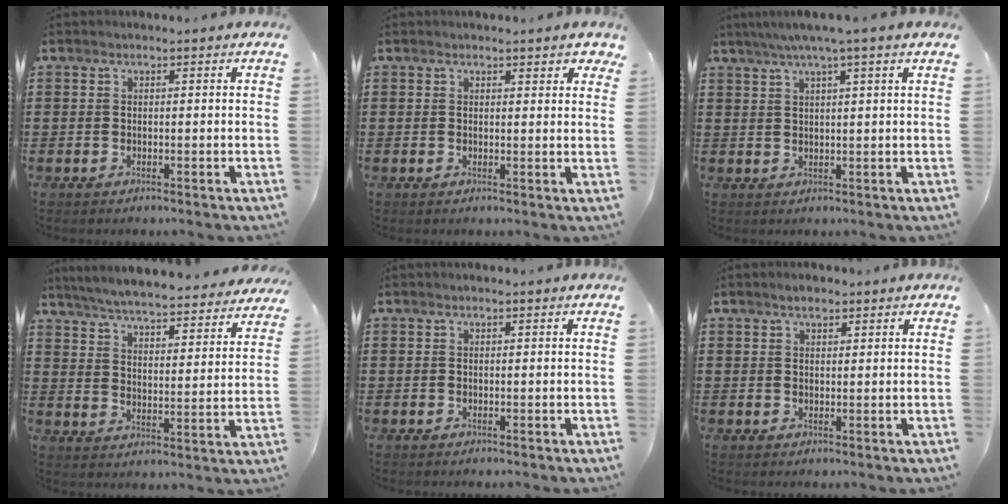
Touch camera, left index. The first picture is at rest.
{"total": 1.5, "force": [1.3, 0.4, 0.6], "torque": [-0.007, 0.002, 0.023]}
{"total": 3.2, "force": [2.0, -0.5, 2.4], "torque": [-0.050, 0.003, 0.034]}
{"total": 5.6, "force": [5.4, -0.3, 1.1], "torque": [-0.050, -0.042, 0.091]}
{"total": 0.0}
{"total": 1.6, "force": [1.2, 0.7, 0.8], "torque": [-0.018, 0.005, 0.022]}